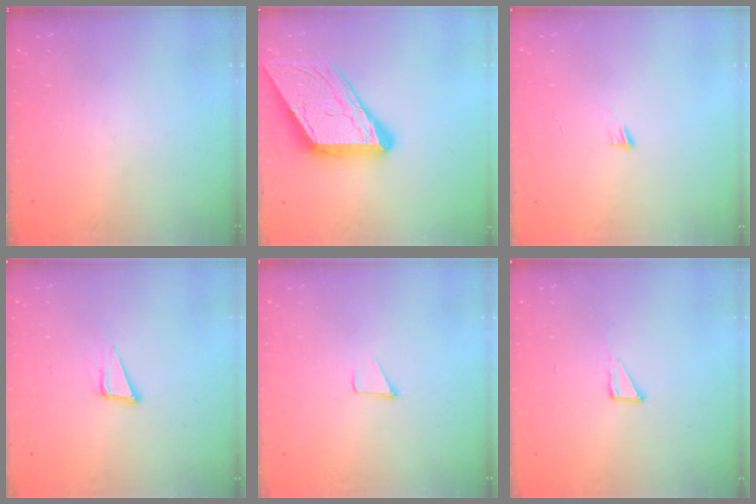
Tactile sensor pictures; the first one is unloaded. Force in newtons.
{"total": 16.3, "press": 16.2, "slide": 1.9}
{"total": 3.5, "press": 3.4, "slide": 0.4}
{"total": 4.9, "press": 3.8, "slide": 3.0}
{"total": 1.2, "press": 1.2, "slide": 0.1}
{"total": 3.6, "press": 3.6, "slide": 0.3}